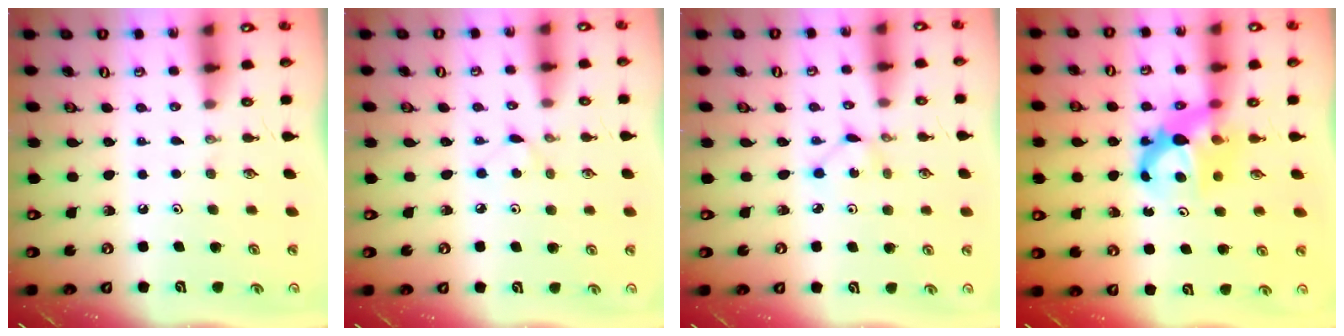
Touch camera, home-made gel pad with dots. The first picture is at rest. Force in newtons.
{"total": 3.8, "press": 3.7, "slide": 0.5}
{"total": 2.0, "press": 2.0, "slide": 0.3}
{"total": 6.9, "press": 6.9, "slide": 0.4}